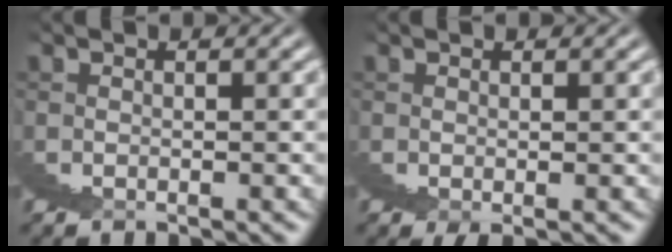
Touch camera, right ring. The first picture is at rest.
{"total": 1.9, "force": [1.3, -0.3, 1.4], "torque": [-0.008, 0.014, 0.019]}